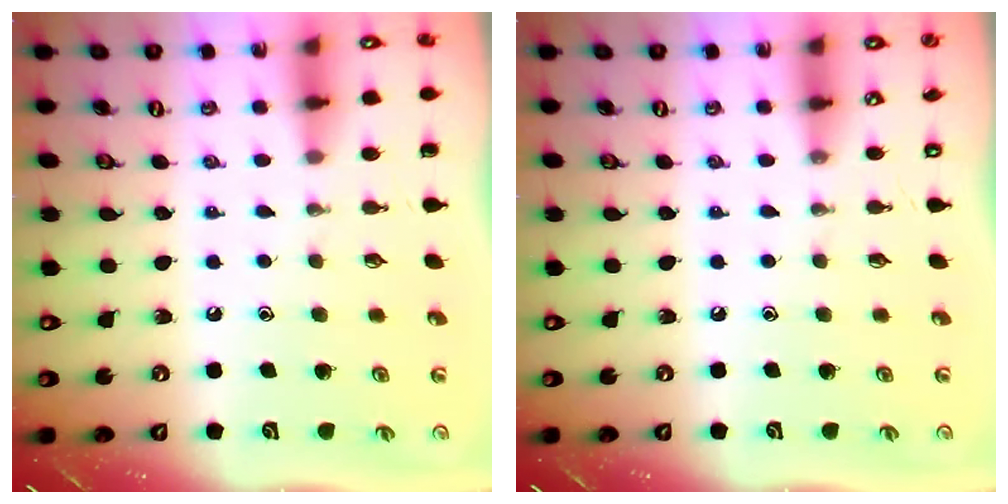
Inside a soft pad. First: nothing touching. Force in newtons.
{"total": 0.0}